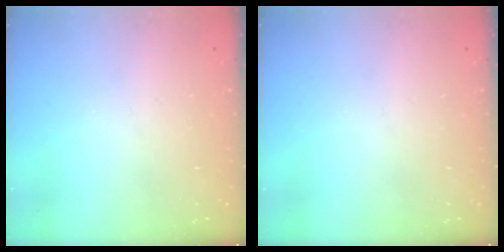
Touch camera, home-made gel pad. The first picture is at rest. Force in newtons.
{"total": 0.0}